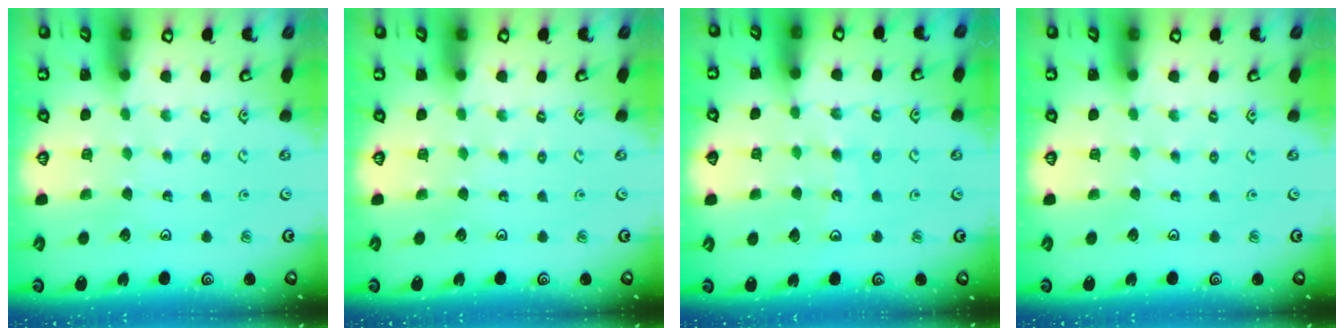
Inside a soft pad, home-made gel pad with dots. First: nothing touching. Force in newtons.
{"total": 0.0}
{"total": 8.6, "press": 8.4, "slide": 2.0}
{"total": 0.0}